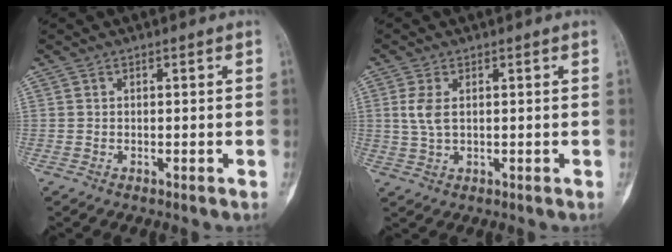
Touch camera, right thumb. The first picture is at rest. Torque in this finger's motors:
{"motor_torque": [-0.01, 1.23, 0.37, -0.30, 0.12]}